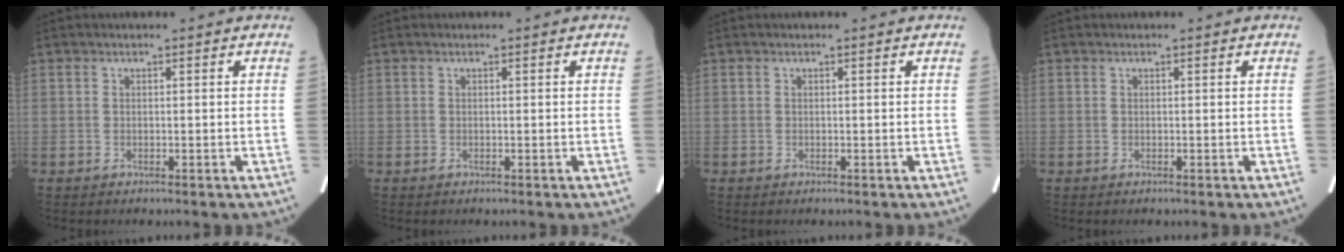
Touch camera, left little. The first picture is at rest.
{"total": 0.0}
{"total": 0.0}
{"total": 0.0}